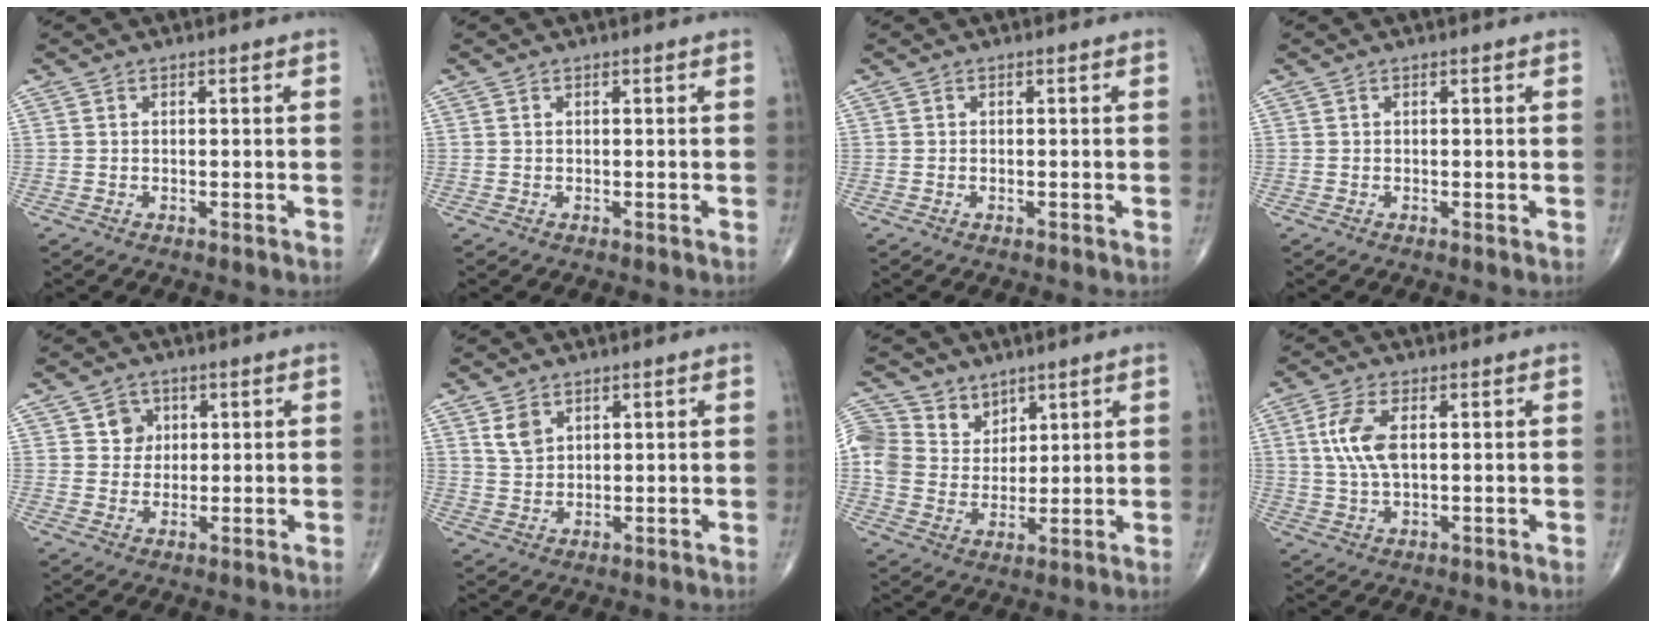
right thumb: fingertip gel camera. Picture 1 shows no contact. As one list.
[{"total": 0.0}, {"total": 0.0}, {"total": 0.0}, {"total": 4.0, "force": [1.4, 3.5, 1.1], "torque": [0.006, -0.003, 0.020]}, {"total": 3.9, "force": [2.1, 2.5, 2.1], "torque": [-0.031, -0.011, 0.047]}, {"total": 10.4, "force": [5.7, 8.2, 2.8], "torque": [-0.031, -0.021, 0.119]}, {"total": 7.5, "force": [1.5, 3.4, 6.5], "torque": [-0.149, 0.001, 0.030]}]